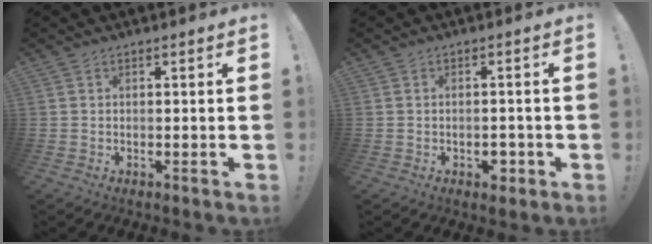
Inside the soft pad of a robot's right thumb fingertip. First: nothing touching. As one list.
[{"total": 3.4, "force": [-1.4, 2.2, 2.1], "torque": [-0.020, 0.003, -0.023]}]